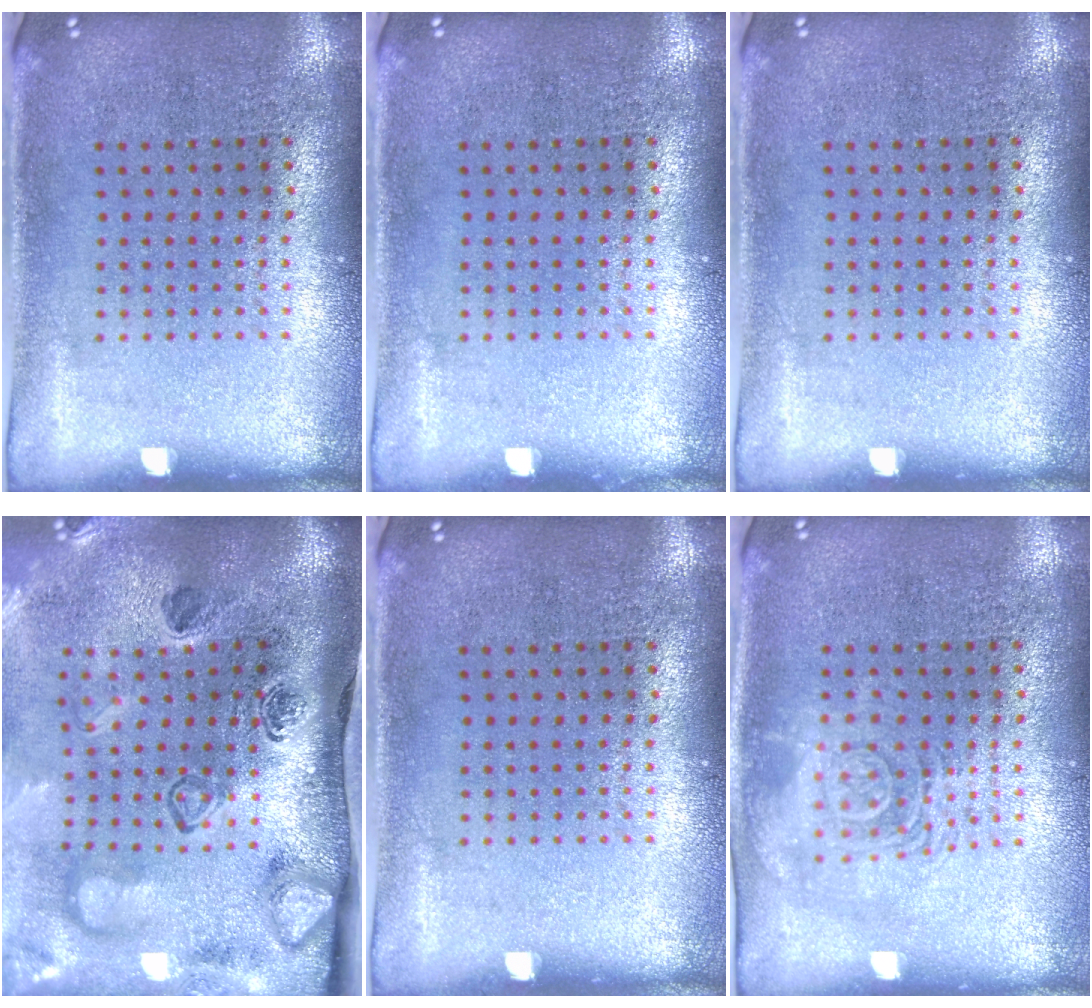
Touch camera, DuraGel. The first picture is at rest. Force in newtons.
{"total": 0.0}
{"total": 0.0}
{"total": 4.5, "press": 3.1, "slide": 3.3}
{"total": 0.0}
{"total": 2.8, "press": 2.7, "slide": 0.4}